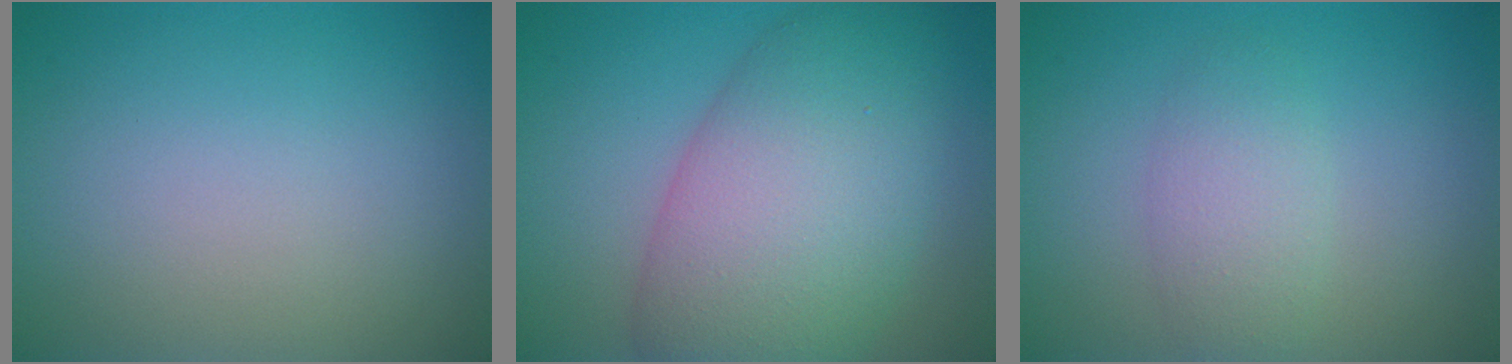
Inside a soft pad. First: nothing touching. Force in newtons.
{"total": 10.8, "press": 10.8, "slide": 0.3}
{"total": 2.8, "press": 2.8, "slide": 0.1}